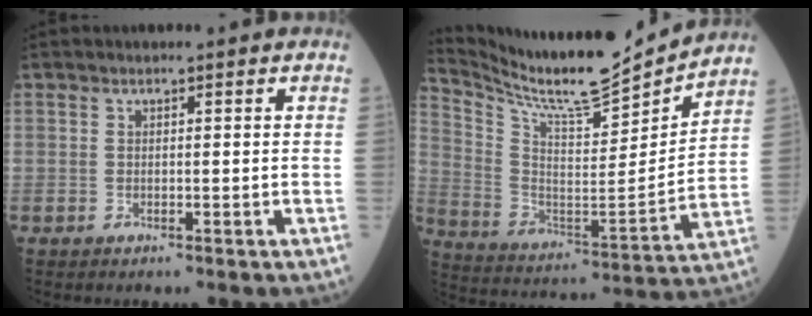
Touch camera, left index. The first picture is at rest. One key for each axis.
{"total": 18.0, "fx": 17.0, "fy": 1.0, "fz": 5.8, "tx": -0.126, "ty": -0.035, "tz": 0.281}